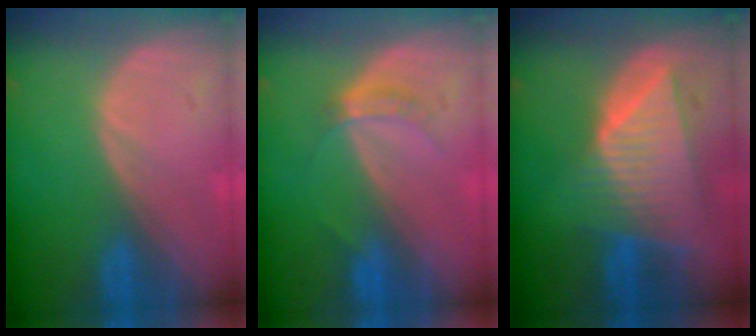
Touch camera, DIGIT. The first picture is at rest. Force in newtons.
{"total": 2.8, "press": 2.5, "slide": 1.3}
{"total": 9.0, "press": 8.1, "slide": 3.9}